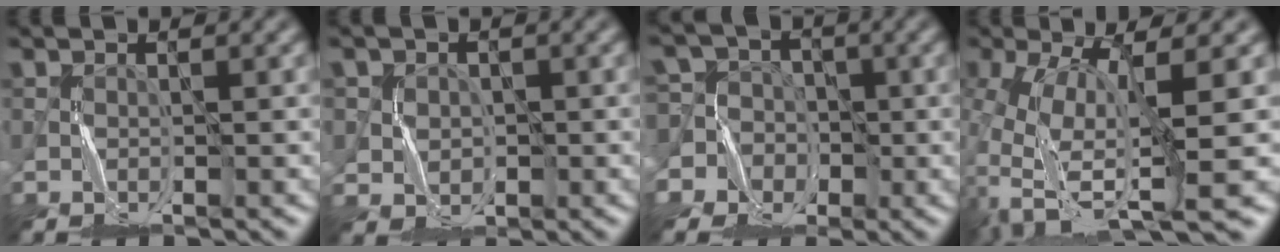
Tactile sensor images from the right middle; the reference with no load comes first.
{"total": 3.5, "force": [1.0, 3.3, 0.9], "torque": [-0.032, 0.004, 0.022]}
{"total": 6.9, "force": [-0.3, 6.7, 1.7], "torque": [-0.040, 0.052, -0.068]}
{"total": 8.7, "force": [-2.5, 2.9, 7.8], "torque": [-0.160, -0.008, -0.049]}